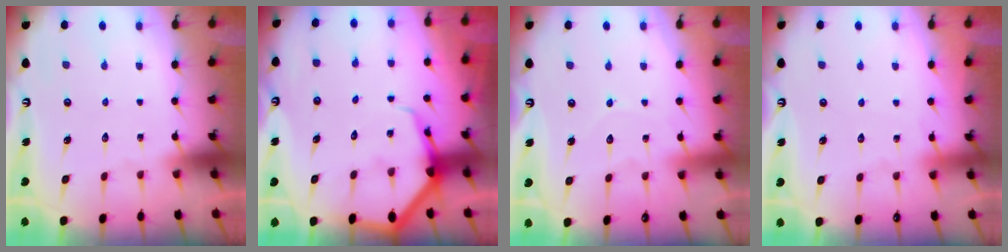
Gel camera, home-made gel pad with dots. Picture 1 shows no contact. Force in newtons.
{"total": 6.7, "press": 6.6, "slide": 0.7}
{"total": 5.5, "press": 5.5, "slide": 0.3}
{"total": 2.6, "press": 2.6, "slide": 0.5}